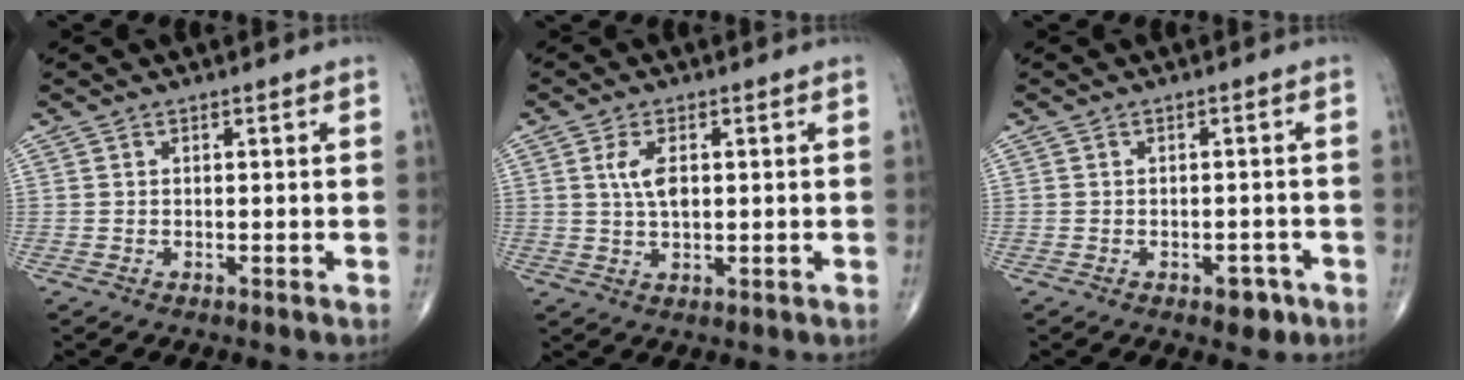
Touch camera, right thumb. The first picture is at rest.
{"total": 4.7, "force": [1.0, 2.3, 4.0], "torque": [-0.079, -0.004, 0.018]}
{"total": 3.2, "force": [-1.8, 1.8, 2.0], "torque": [-0.013, 0.011, -0.019]}